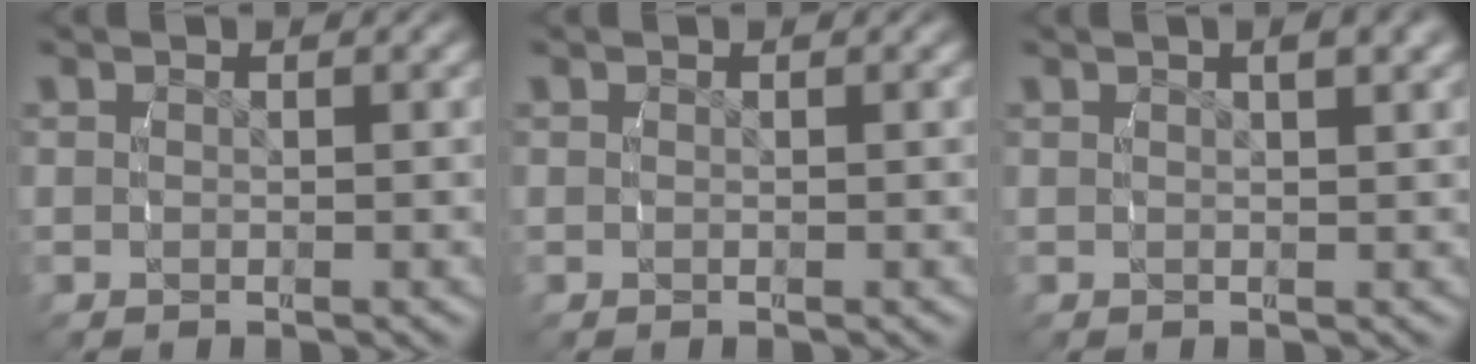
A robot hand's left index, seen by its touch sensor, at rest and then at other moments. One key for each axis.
{"total": 0.0}
{"total": 1.7, "fx": 0.9, "fy": -0.2, "fz": 1.4, "tx": -0.023, "ty": 0.005, "tz": 0.016}